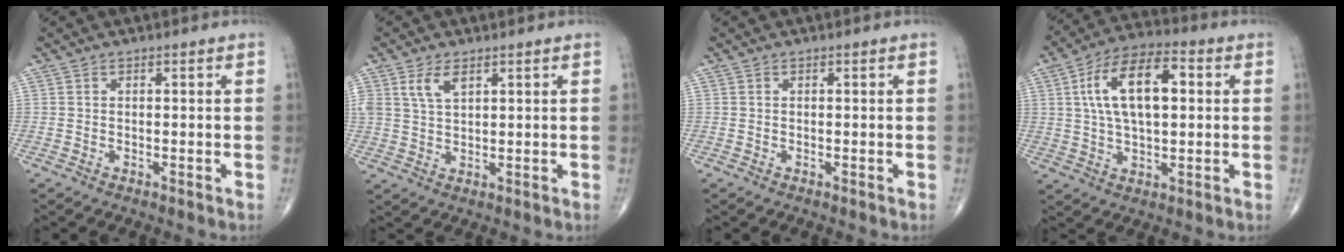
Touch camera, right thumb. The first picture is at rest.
{"total": 4.4, "force": [2.3, 2.2, 3.1], "torque": [-0.057, -0.006, 0.049]}
{"total": 0.0}
{"total": 14.9, "force": [3.0, 7.2, 12.7], "torque": [-0.219, 0.018, 0.048]}